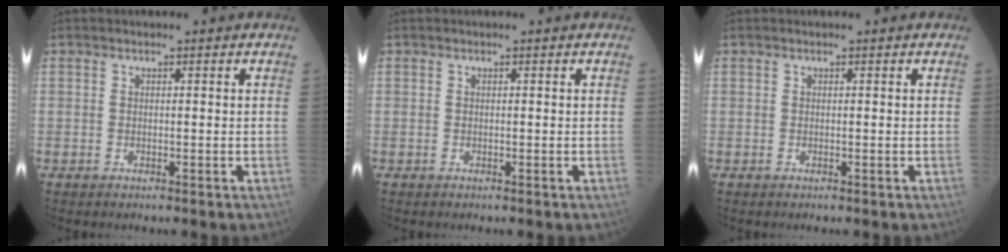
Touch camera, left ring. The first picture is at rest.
{"total": 0.0}
{"total": 0.0}